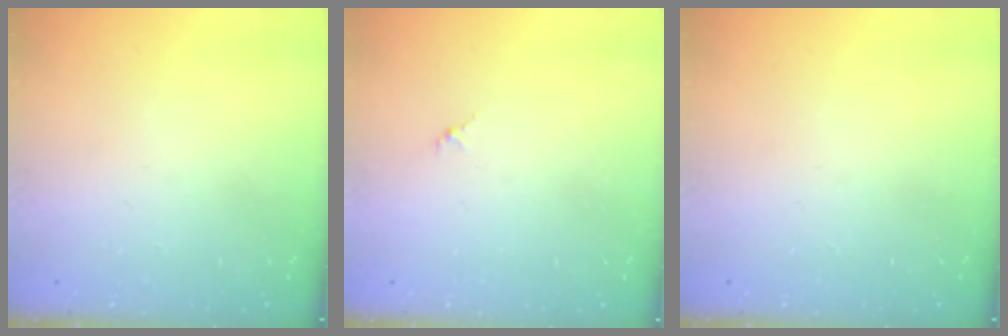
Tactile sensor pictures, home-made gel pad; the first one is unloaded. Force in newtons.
{"total": 0.8, "press": 0.6, "slide": 0.4}
{"total": 0.0}